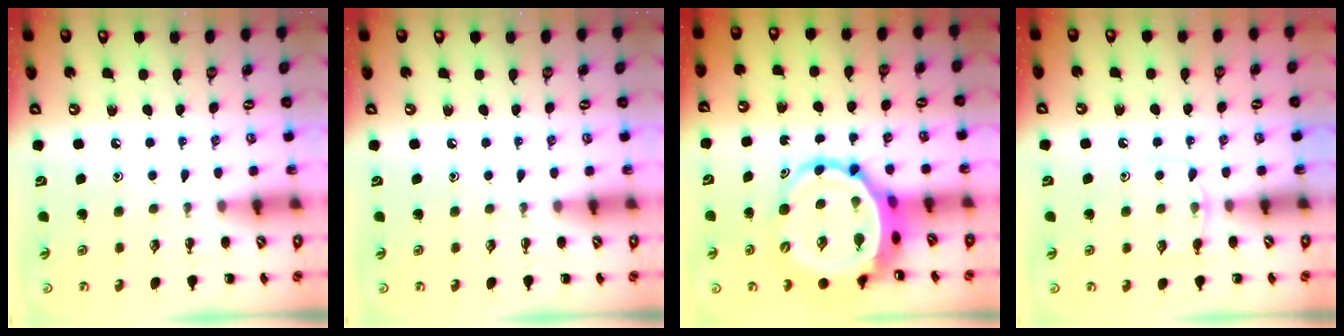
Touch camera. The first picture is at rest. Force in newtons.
{"total": 0.0}
{"total": 9.0, "press": 8.6, "slide": 2.4}
{"total": 5.0, "press": 4.7, "slide": 1.6}